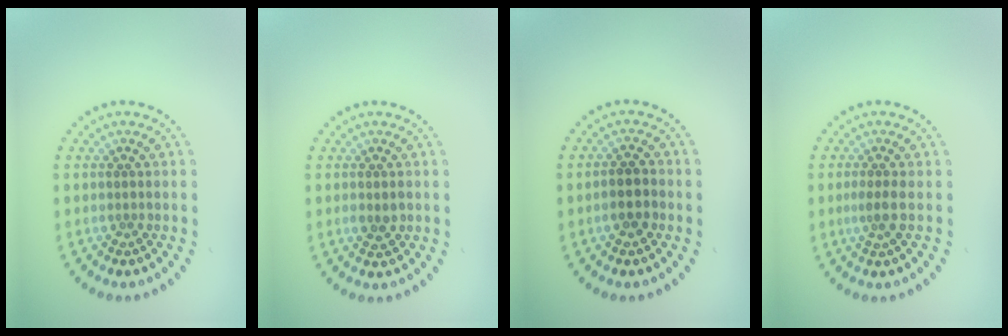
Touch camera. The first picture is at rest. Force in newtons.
{"total": 1.4, "press": 1.4, "slide": 0.3}
{"total": 2.3, "press": 2.2, "slide": 0.6}
{"total": 1.7, "press": 1.2, "slide": 1.1}